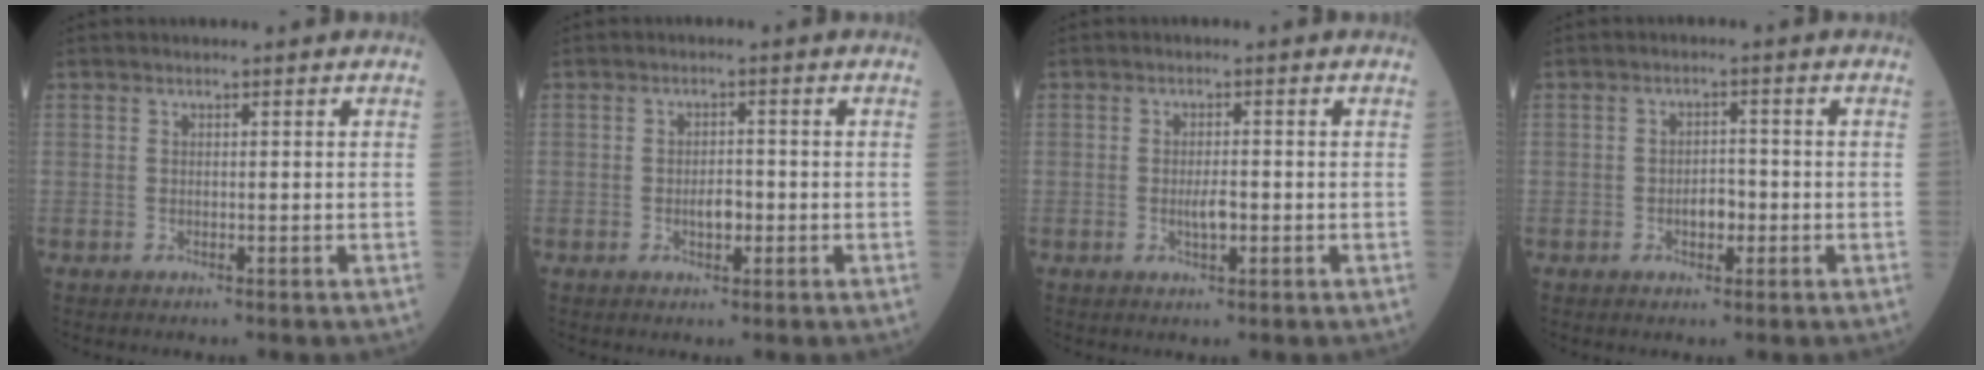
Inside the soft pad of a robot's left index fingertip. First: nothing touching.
{"total": 2.7, "force": [-0.9, 1.3, 2.2], "torque": [-0.036, 0.001, -0.014]}
{"total": 2.5, "force": [-0.8, 0.7, 2.3], "torque": [-0.044, -0.001, -0.013]}
{"total": 3.0, "force": [-1.2, 1.6, 2.3], "torque": [-0.035, 0.003, -0.018]}